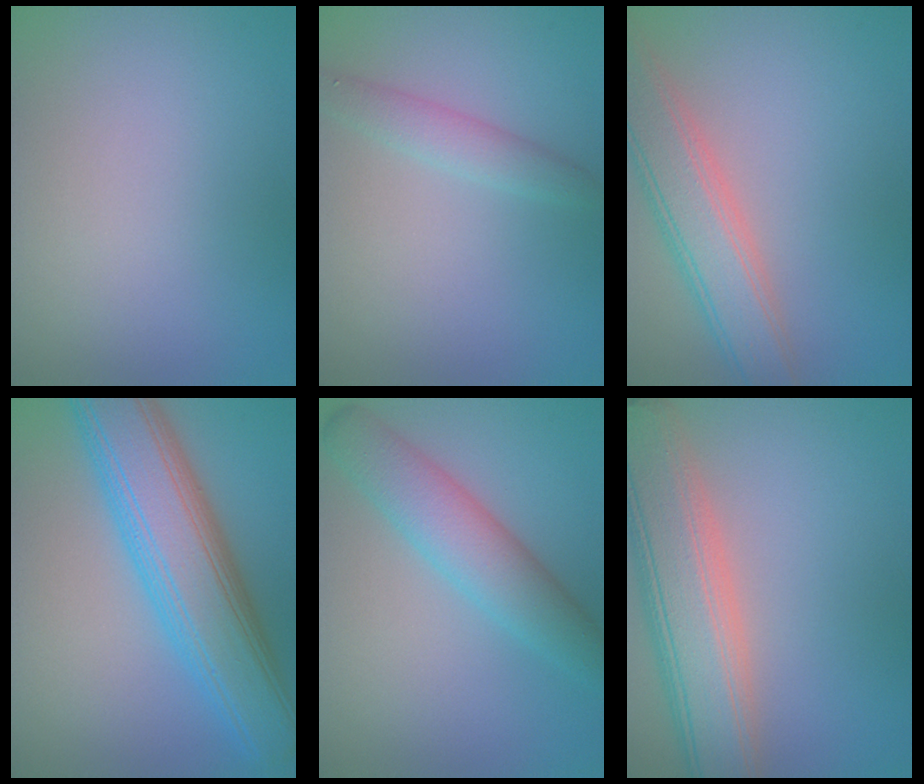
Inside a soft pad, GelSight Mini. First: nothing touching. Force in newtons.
{"total": 2.0, "press": 2.0, "slide": 0.0}
{"total": 6.0, "press": 6.0, "slide": 0.2}
{"total": 10.1, "press": 10.1, "slide": 0.4}
{"total": 5.0, "press": 5.0, "slide": 0.1}
{"total": 8.7, "press": 8.7, "slide": 0.6}